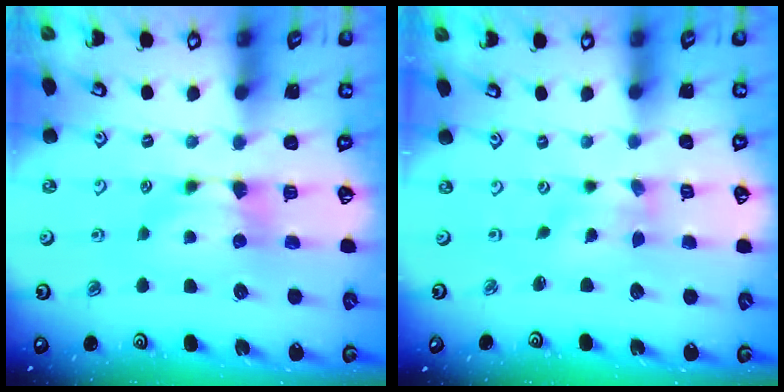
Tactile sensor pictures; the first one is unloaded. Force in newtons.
{"total": 2.2, "press": 2.0, "slide": 1.0}